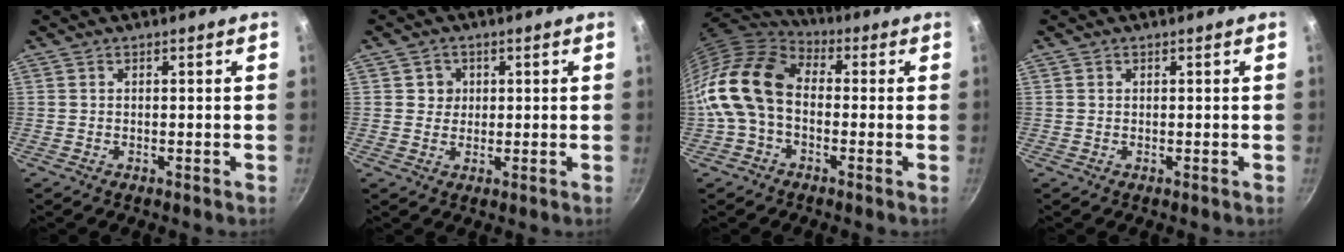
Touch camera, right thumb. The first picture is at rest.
{"total": 3.1, "force": [0.8, 3.0, 0.6], "torque": [0.013, 0.002, 0.008]}
{"total": 16.0, "force": [-1.3, 11.1, 11.4], "torque": [-0.205, 0.040, -0.046]}
{"total": 0.6, "force": [0.2, 0.5, 0.2], "torque": [-0.002, 0.003, 0.003]}